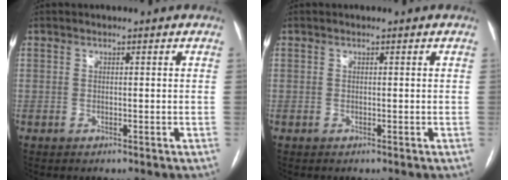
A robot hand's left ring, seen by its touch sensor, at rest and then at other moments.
{"total": 0.0}